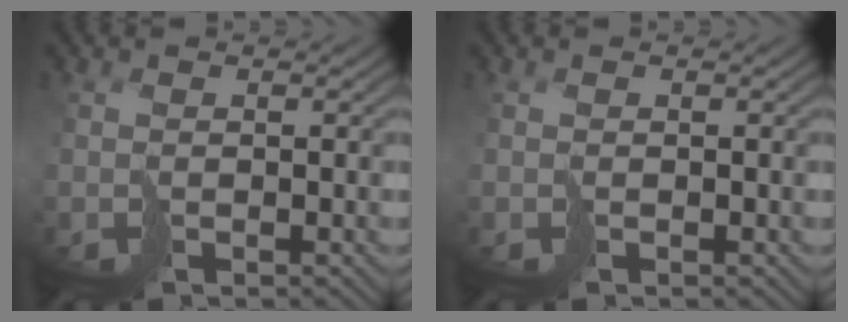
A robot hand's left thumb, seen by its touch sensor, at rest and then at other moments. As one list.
[{"total": 0.0}]